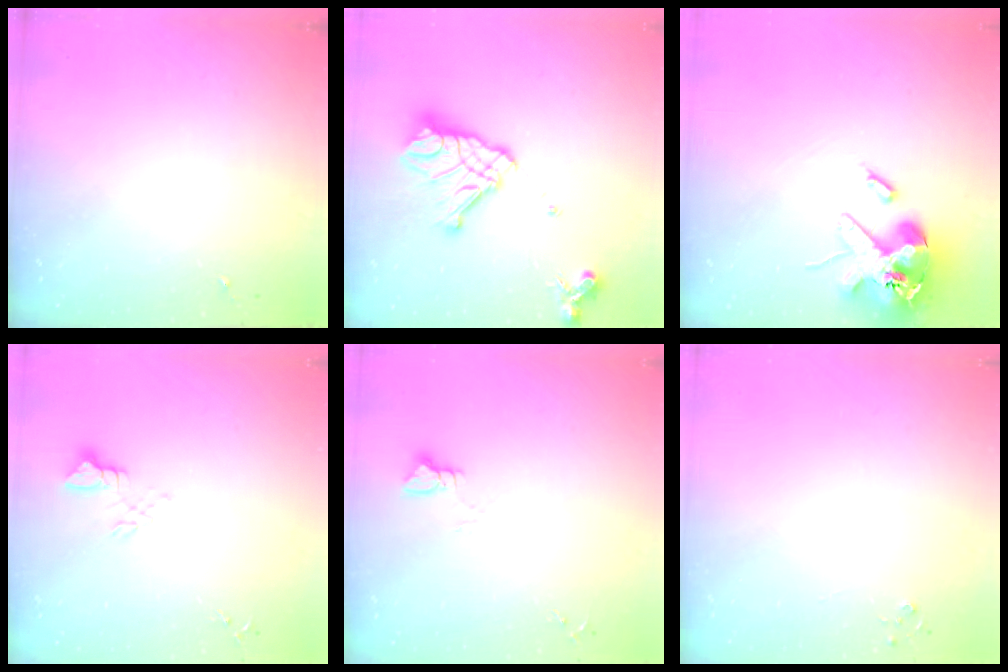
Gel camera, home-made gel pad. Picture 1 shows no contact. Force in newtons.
{"total": 17.5, "press": 17.3, "slide": 2.0}
{"total": 15.7, "press": 15.5, "slide": 2.7}
{"total": 5.1, "press": 5.1, "slide": 0.4}
{"total": 2.9, "press": 2.9, "slide": 0.3}
{"total": 2.7, "press": 2.7, "slide": 0.3}